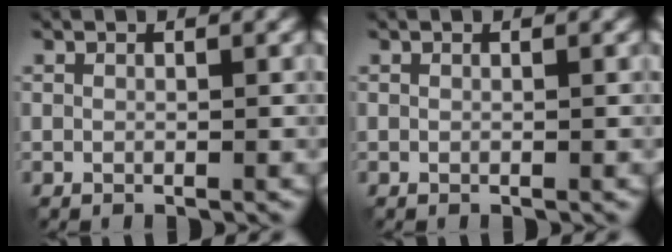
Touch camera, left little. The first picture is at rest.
{"total": 0.0}